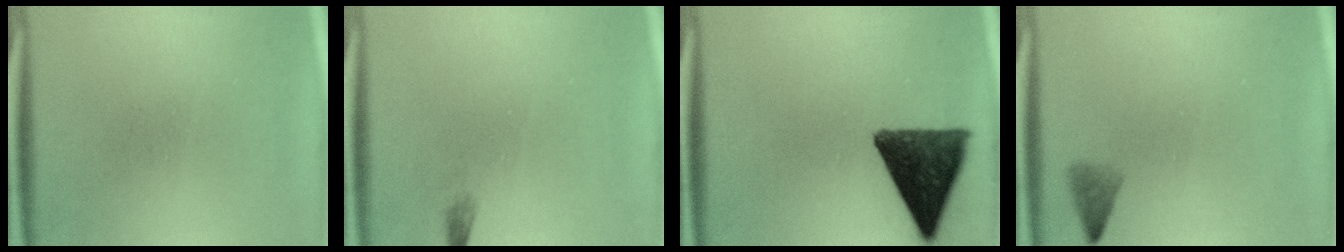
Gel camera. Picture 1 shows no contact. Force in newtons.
{"total": 0.7}
{"total": 12.5}
{"total": 1.6}